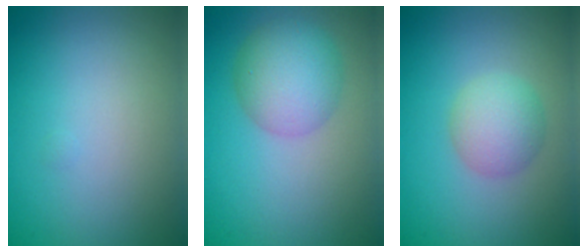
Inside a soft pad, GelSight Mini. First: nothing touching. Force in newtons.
{"total": 4.9, "press": 4.9, "slide": 0.2}
{"total": 3.2, "press": 3.2, "slide": 0.0}